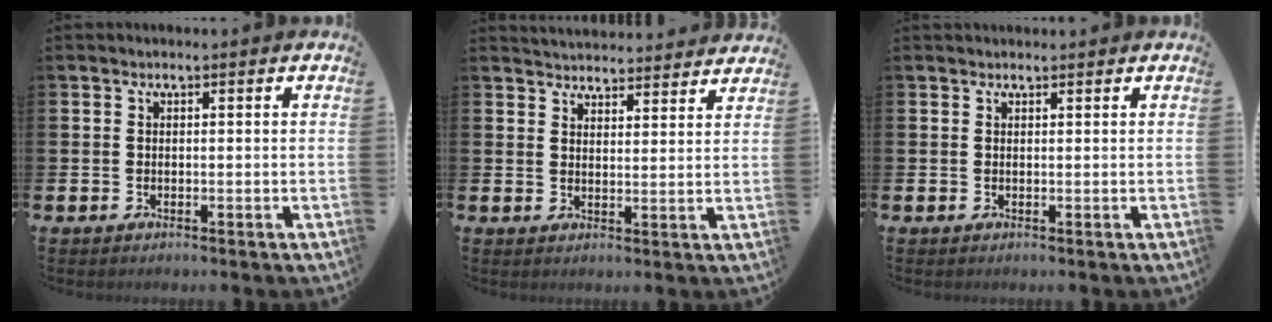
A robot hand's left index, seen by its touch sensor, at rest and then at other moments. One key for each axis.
{"total": 4.3, "fx": 4.3, "fy": 0.4, "fz": -0.3, "tx": -0.004, "ty": -0.030, "tz": 0.077}
{"total": 0.5, "fx": 0.5, "fy": 0.1, "fz": 0.0, "tx": 0.011, "ty": -0.004, "tz": 0.007}